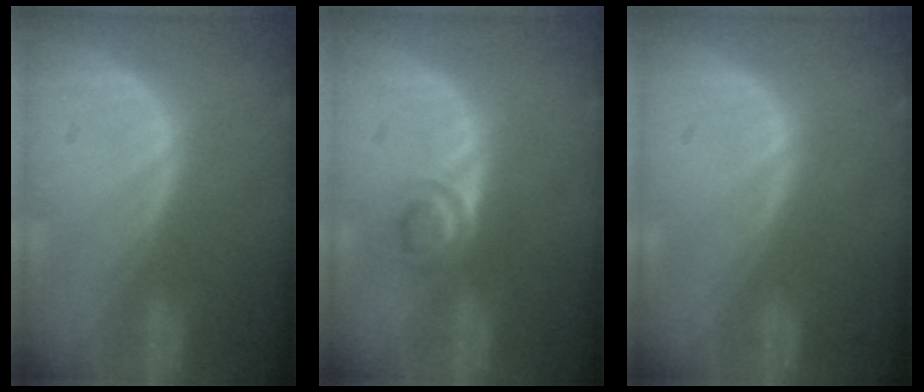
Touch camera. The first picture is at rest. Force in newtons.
{"total": 2.8, "press": 2.7, "slide": 1.0}
{"total": 0.0}